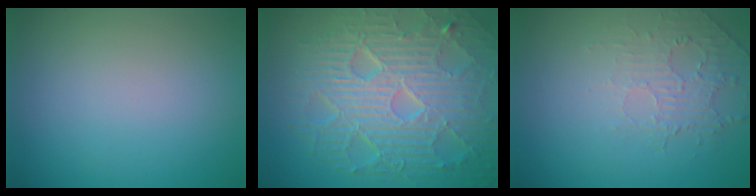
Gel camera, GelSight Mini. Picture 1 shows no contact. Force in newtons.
{"total": 10.5, "press": 6.8, "slide": 8.0}
{"total": 2.0, "press": 0.9, "slide": 1.8}